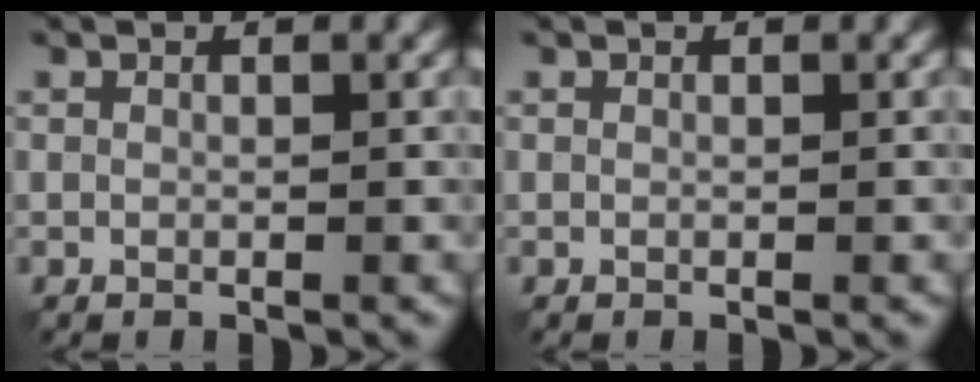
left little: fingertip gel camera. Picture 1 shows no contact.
{"total": 0.0}